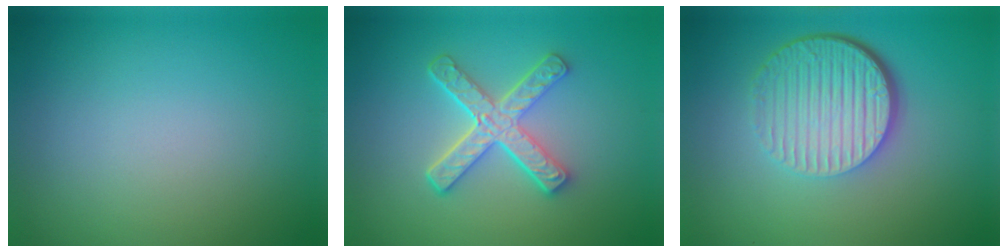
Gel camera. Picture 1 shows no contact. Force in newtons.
{"total": 4.8, "press": 3.6, "slide": 3.2}
{"total": 6.7, "press": 4.4, "slide": 5.0}